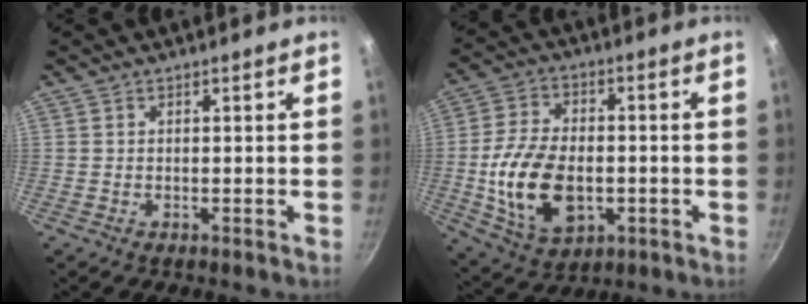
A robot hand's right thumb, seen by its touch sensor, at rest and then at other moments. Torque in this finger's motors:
{"motor_torque": [-0.64, 1.01, 0.73, 0.96, 0.13]}